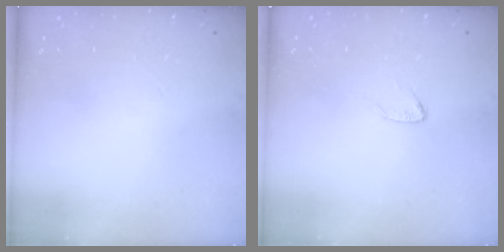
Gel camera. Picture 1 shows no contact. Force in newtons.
{"total": 3.8, "press": 3.8, "slide": 0.3}